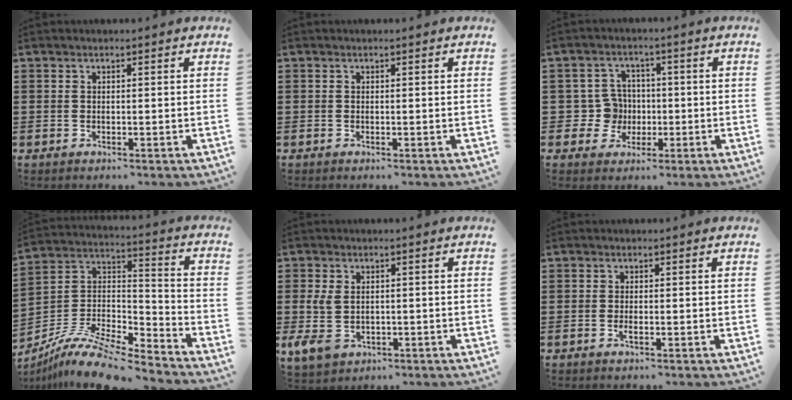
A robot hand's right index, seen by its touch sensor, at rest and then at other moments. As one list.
[{"total": 0.0}, {"total": 5.8, "force": [-0.4, 5.5, 1.9], "torque": [-0.064, 0.014, -0.008]}, {"total": 11.4, "force": [-9.5, 2.6, 5.8], "torque": [-0.115, 0.025, -0.187]}, {"total": 5.3, "force": [-0.5, 3.4, 4.0], "torque": [-0.120, -0.010, -0.020]}, {"total": 0.9, "force": [-0.4, 0.2, 0.8], "torque": [-0.023, -0.007, -0.008]}]